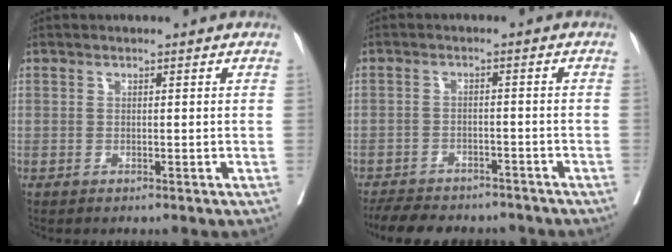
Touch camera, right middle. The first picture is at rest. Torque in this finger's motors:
{"motor_torque": [0.55, -0.52, 0.08, 0.03]}